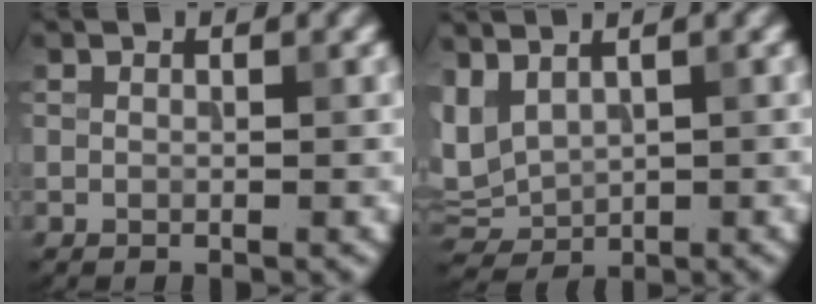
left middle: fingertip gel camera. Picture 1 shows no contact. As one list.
[{"total": 4.5, "force": [1.9, 2.8, 3.1], "torque": [-0.071, 0.006, 0.043]}]